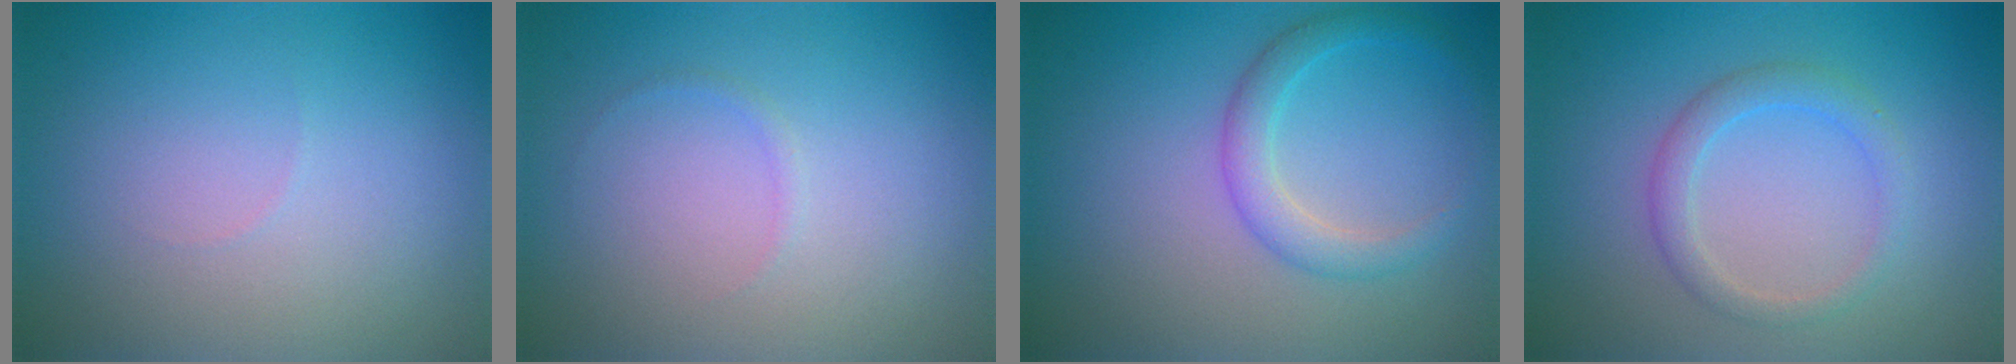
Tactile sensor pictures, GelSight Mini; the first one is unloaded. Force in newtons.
{"total": 1.2, "press": 1.2, "slide": 0.2}
{"total": 2.6, "press": 2.6, "slide": 0.1}
{"total": 2.2, "press": 2.2, "slide": 0.1}